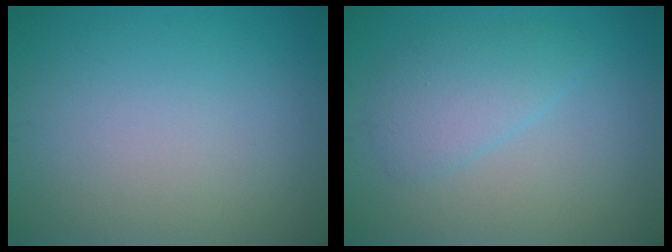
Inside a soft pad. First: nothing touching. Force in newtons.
{"total": 2.9, "press": 2.9, "slide": 0.2}